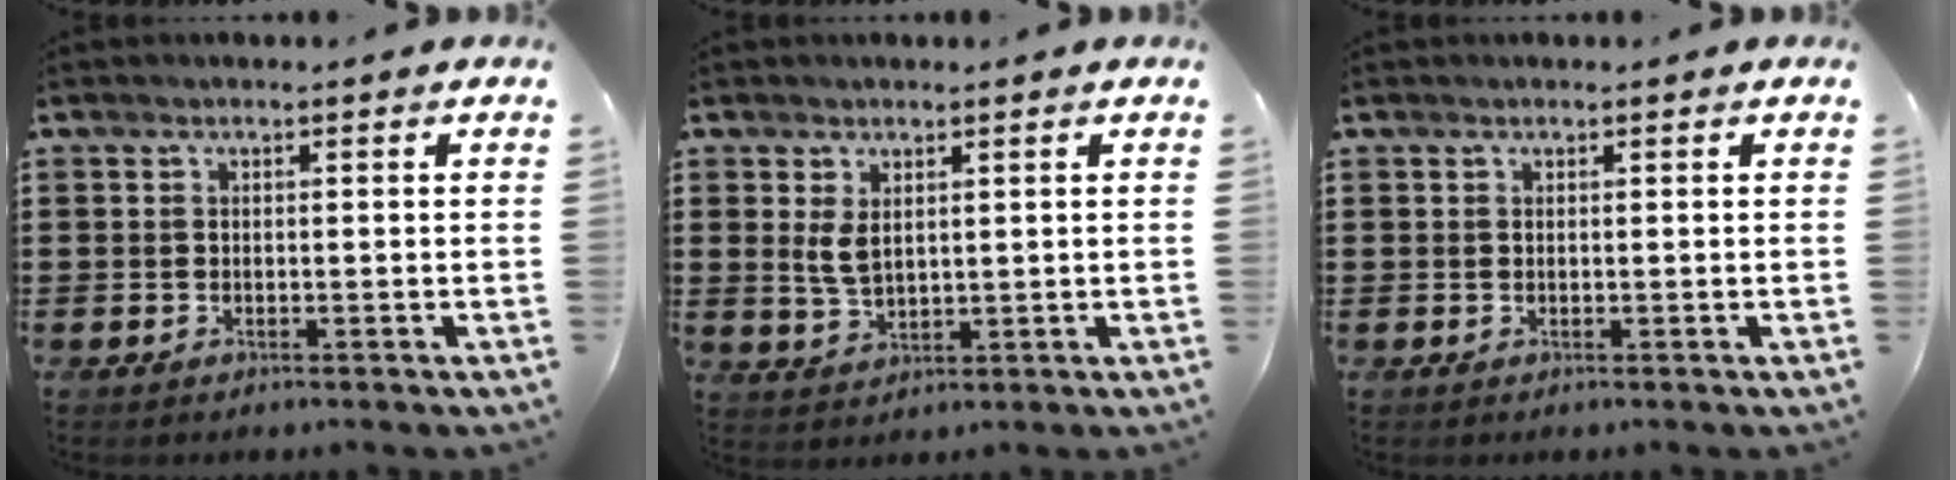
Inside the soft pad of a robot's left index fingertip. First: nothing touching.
{"total": 3.5, "force": [1.5, 2.0, 2.5], "torque": [-0.063, 0.002, 0.025]}
{"total": 0.0}